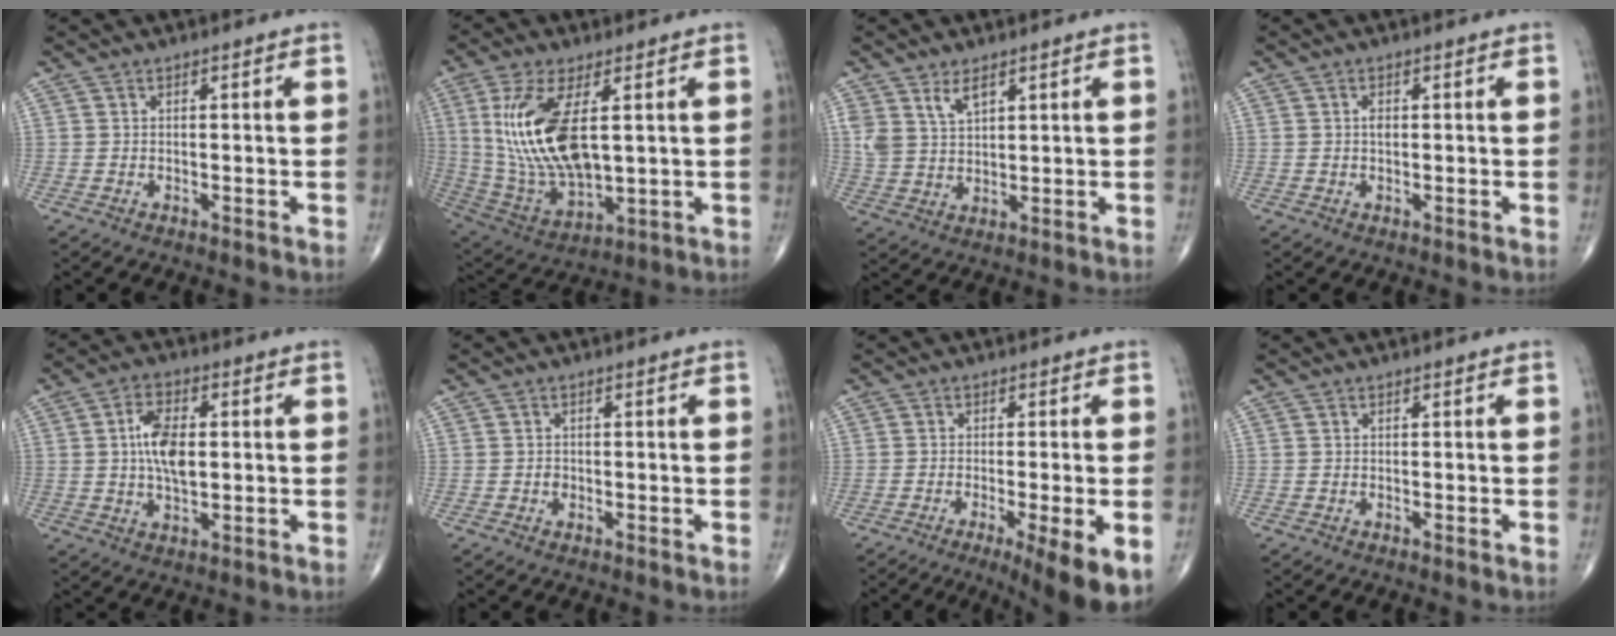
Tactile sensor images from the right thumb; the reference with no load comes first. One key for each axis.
{"total": 18.6, "fx": 3.5, "fy": 8.1, "fz": 16.4, "tx": -0.336, "ty": -0.023, "tz": 0.082}
{"total": 5.3, "fx": 3.2, "fy": 2.7, "fz": 3.3, "tx": -0.056, "ty": -0.018, "tz": 0.070}
{"total": 1.3, "fx": 0.2, "fy": 0.8, "fz": 1.1, "tx": -0.017, "ty": 0.001, "tz": 0.003}
{"total": 8.6, "fx": 0.8, "fy": 4.3, "fz": 7.4, "tx": -0.134, "ty": 0.003, "tz": 0.013}
{"total": 0.9, "fx": -0.3, "fy": 0.7, "fz": 0.4, "tx": -0.001, "ty": 0.003, "tz": -0.007}
{"total": 10.4, "fx": -5.2, "fy": 1.1, "fz": 8.9, "tx": -0.115, "ty": -0.012, "tz": -0.079}
{"total": 0.0}